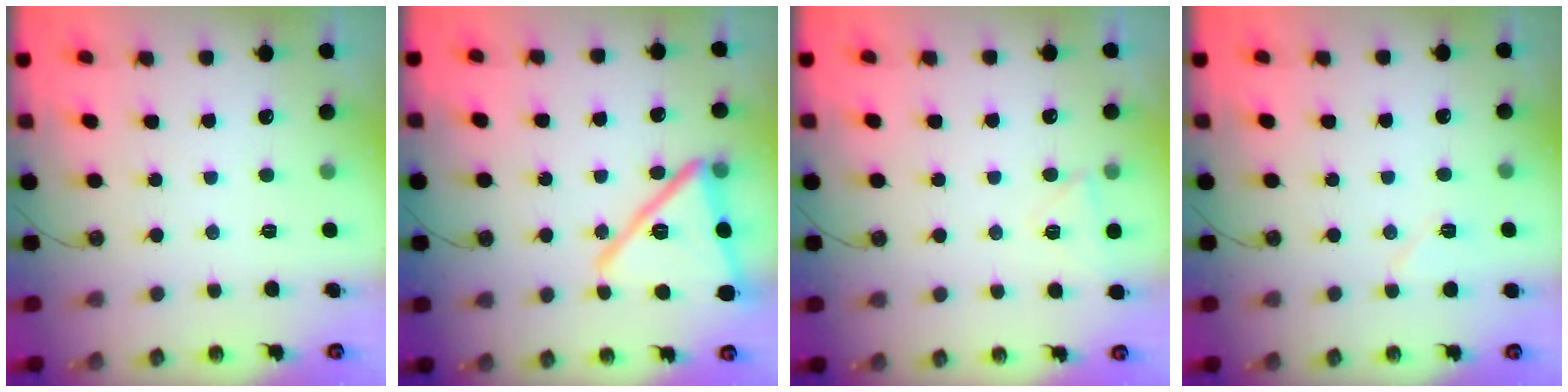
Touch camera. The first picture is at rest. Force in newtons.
{"total": 18.6, "press": 17.4, "slide": 6.6}
{"total": 4.5, "press": 4.4, "slide": 0.4}
{"total": 5.8, "press": 5.6, "slide": 1.6}